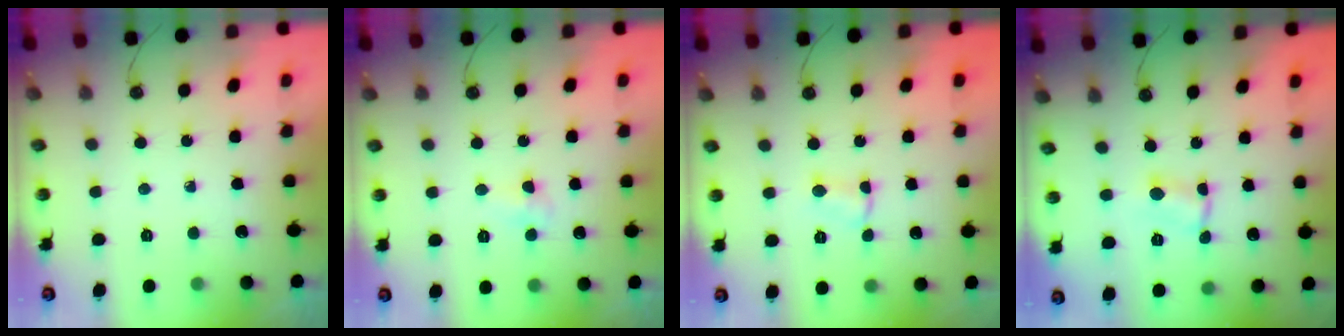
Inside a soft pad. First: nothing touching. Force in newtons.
{"total": 5.2, "press": 5.2, "slide": 0.7}
{"total": 2.9, "press": 2.9, "slide": 0.5}
{"total": 1.0, "press": 1.0, "slide": 0.2}